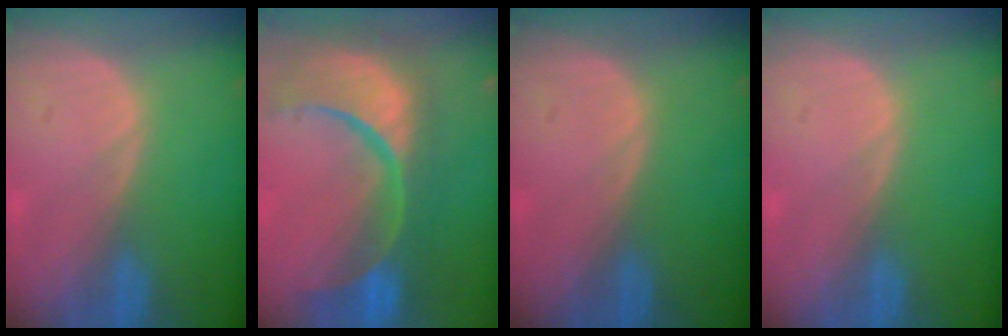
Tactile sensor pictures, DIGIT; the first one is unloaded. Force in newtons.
{"total": 14.5, "press": 11.5, "slide": 8.9}
{"total": 0.0}
{"total": 0.0}